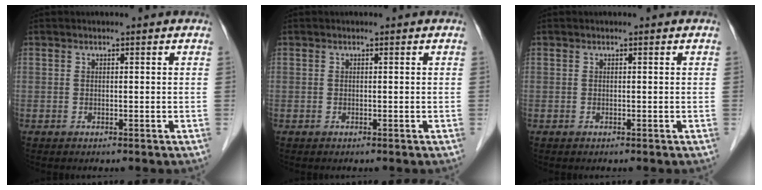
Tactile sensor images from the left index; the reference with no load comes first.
{"total": 0.0}
{"total": 0.0}